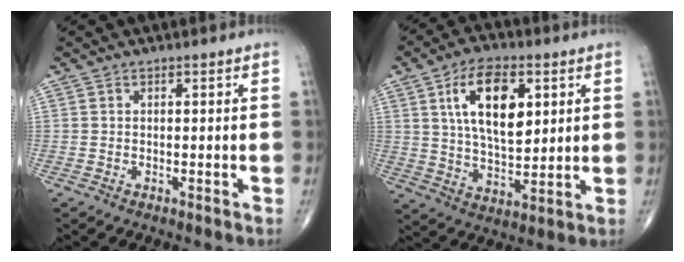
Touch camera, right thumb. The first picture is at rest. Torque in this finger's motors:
{"motor_torque": [0.33, 3.25, 0.47, -0.26, 0.37]}